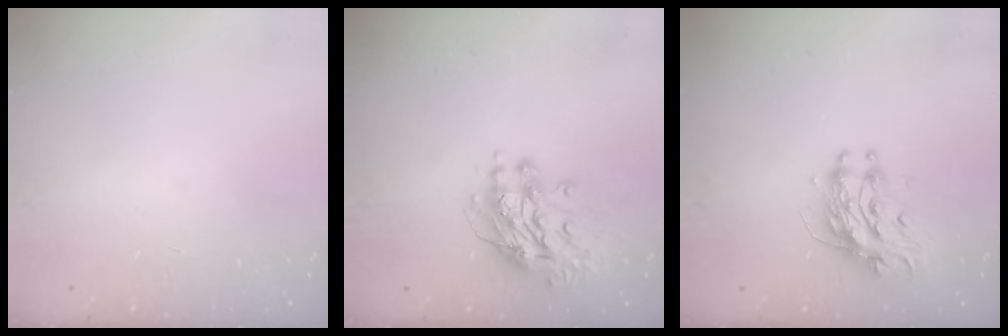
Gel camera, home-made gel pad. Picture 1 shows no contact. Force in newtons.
{"total": 12.5, "press": 12.4, "slide": 1.2}
{"total": 10.3, "press": 10.3, "slide": 1.0}